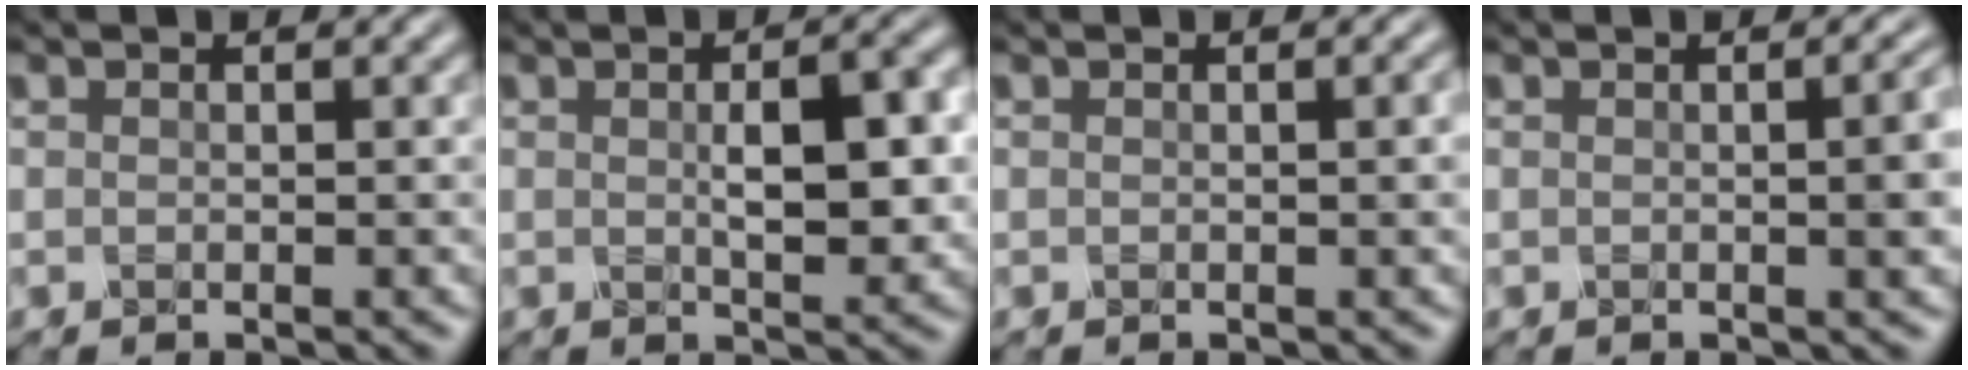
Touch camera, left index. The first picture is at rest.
{"total": 5.8, "force": [0.5, 2.3, 5.3], "torque": [-0.073, 0.006, 0.005]}
{"total": 2.9, "force": [0.8, 1.2, 2.5], "torque": [-0.022, 0.011, 0.000]}
{"total": 6.3, "force": [0.9, 3.1, 5.4], "torque": [-0.024, 0.037, -0.010]}